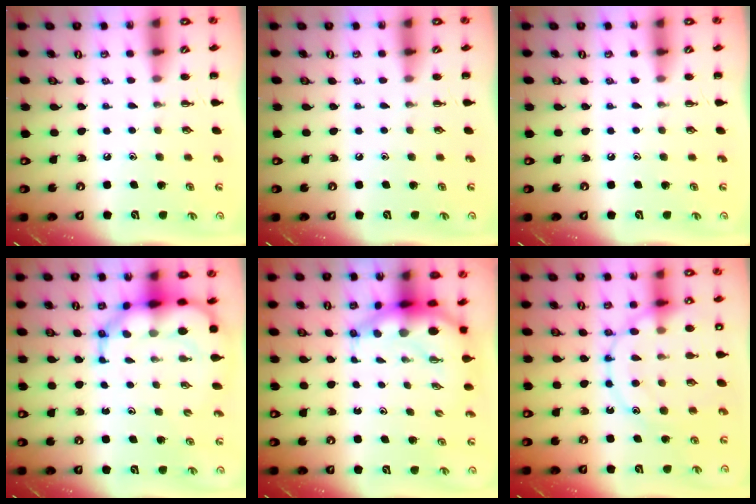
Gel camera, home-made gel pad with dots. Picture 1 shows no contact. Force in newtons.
{"total": 0.0}
{"total": 0.0}
{"total": 9.7, "press": 9.3, "slide": 2.7}
{"total": 6.4, "press": 6.2, "slide": 1.8}
{"total": 17.9, "press": 17.9, "slide": 1.7}